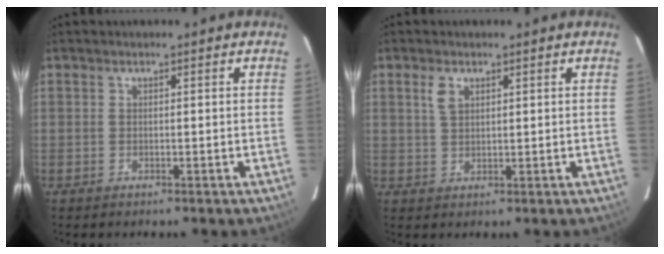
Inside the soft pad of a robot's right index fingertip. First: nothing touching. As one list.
[{"total": 2.9, "force": [1.4, 1.7, 1.8], "torque": [-0.036, 0.005, 0.028]}]